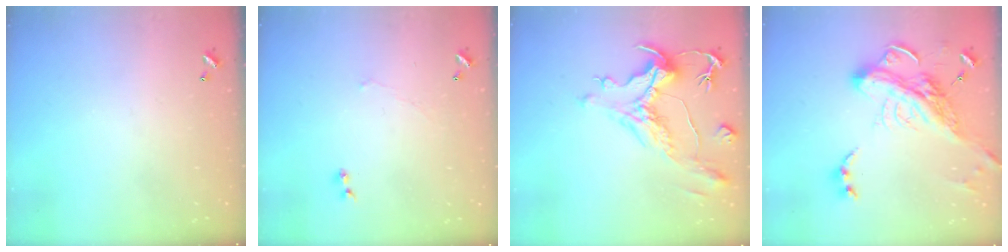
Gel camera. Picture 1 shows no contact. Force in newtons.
{"total": 1.6, "press": 1.5, "slide": 0.6}
{"total": 2.0, "press": 1.0, "slide": 1.7}
{"total": 10.9, "press": 10.7, "slide": 2.2}